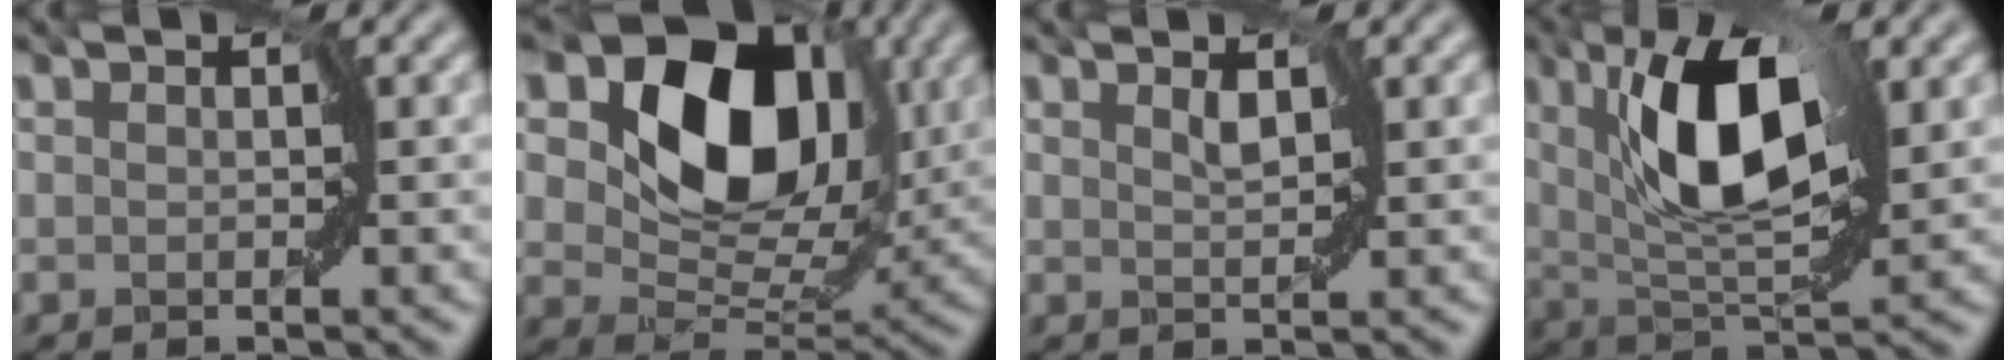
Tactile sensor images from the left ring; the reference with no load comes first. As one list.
[{"total": 13.2, "force": [5.0, 8.7, 8.6], "torque": [-0.138, 0.000, 0.081]}, {"total": 0.9, "force": [0.7, 0.2, 0.5], "torque": [-0.017, -0.002, 0.013]}, {"total": 9.2, "force": [2.7, 3.4, 8.1], "torque": [-0.138, 0.003, 0.040]}]